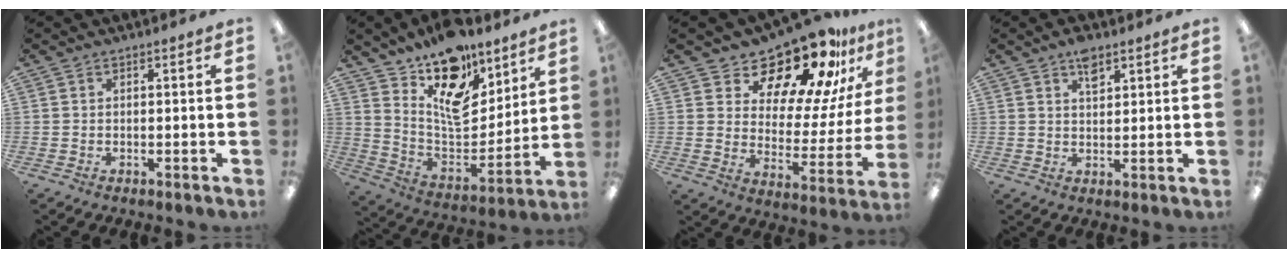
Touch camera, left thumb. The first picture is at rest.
{"total": 17.6, "force": [12.1, 9.2, 8.9], "torque": [-0.138, -0.093, 0.218]}
{"total": 18.7, "force": [15.3, 6.6, 8.3], "torque": [-0.131, -0.124, 0.255]}
{"total": 4.4, "force": [2.9, 2.1, 2.6], "torque": [-0.033, -0.010, 0.048]}